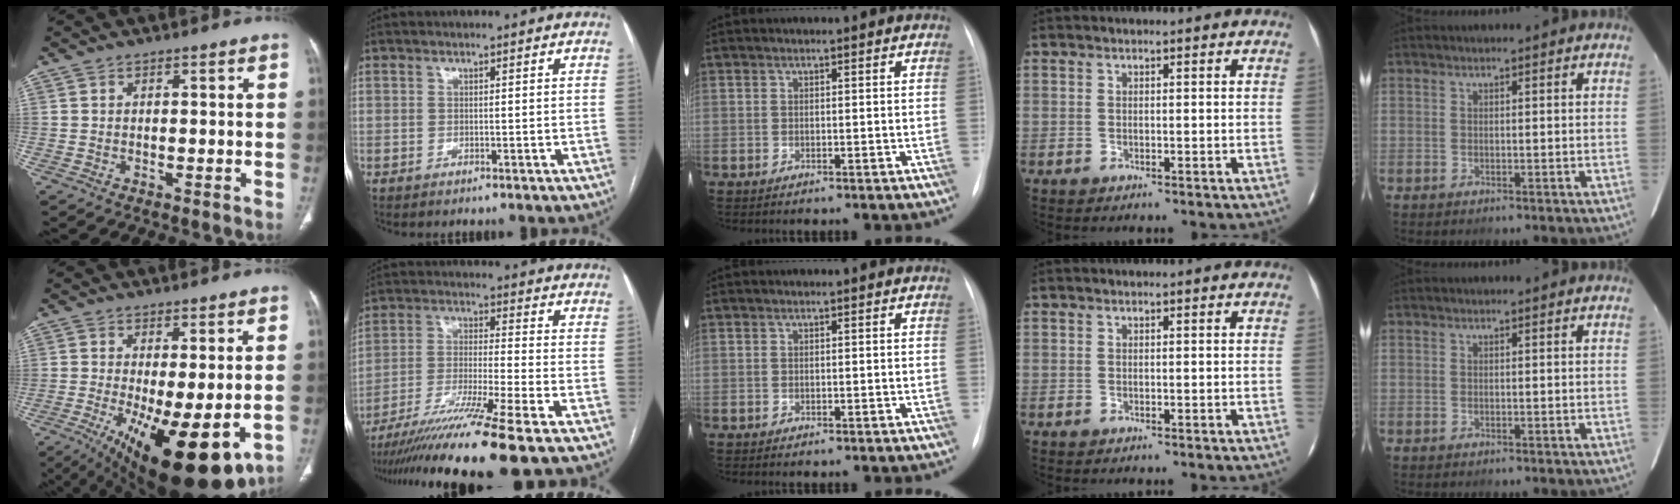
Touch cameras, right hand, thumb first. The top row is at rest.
{"thumb": {"total": 18.7, "force": [-6.2, 6.5, 16.4], "torque": [-0.245, -0.032, -0.077]}, "index": {"total": 14.9, "force": [-11.3, -2.4, 9.4], "torque": [-0.180, -0.037, -0.196]}}